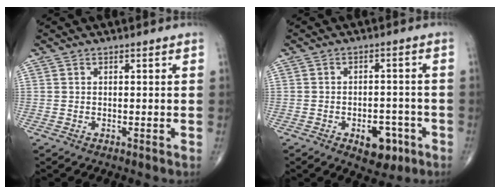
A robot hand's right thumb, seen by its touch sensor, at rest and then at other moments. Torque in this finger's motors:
{"motor_torque": [2.20, 1.24, 0.44, -0.63, 0.18]}